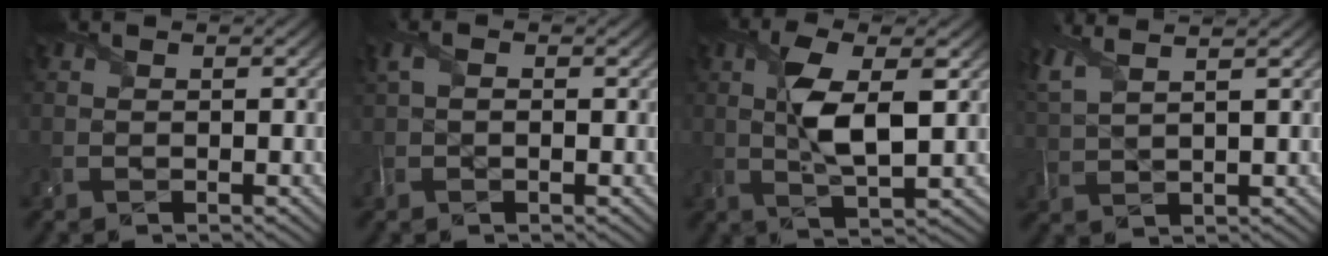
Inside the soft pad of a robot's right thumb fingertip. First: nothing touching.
{"total": 2.4, "force": [0.4, 1.2, 2.0], "torque": [-0.051, 0.004, 0.003]}
{"total": 7.3, "force": [1.1, 2.3, 6.8], "torque": [-0.138, -0.001, 0.020]}
{"total": 6.5, "force": [4.5, 1.8, 4.3], "torque": [-0.102, 0.023, 0.083]}